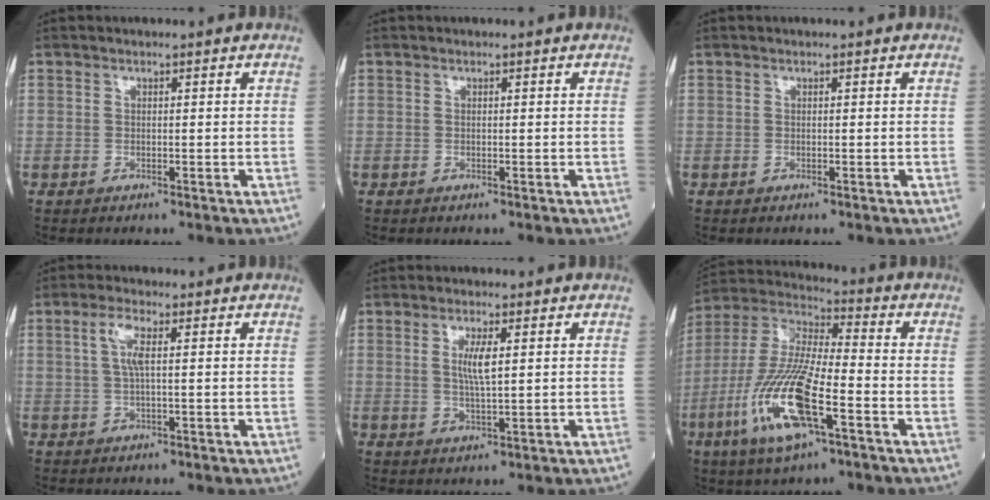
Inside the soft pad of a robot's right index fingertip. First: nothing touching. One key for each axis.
{"total": 0.0}
{"total": 0.0}
{"total": 3.6, "fx": 0.9, "fy": 0.7, "fz": 3.4, "tx": -0.074, "ty": 0.009, "tz": 0.018}
{"total": 3.8, "fx": 1.0, "fy": 0.4, "fz": 3.7, "tx": -0.074, "ty": -0.004, "tz": 0.017}
{"total": 16.8, "fx": -6.3, "fy": 3.4, "fz": 15.2, "tx": -0.326, "ty": -0.018, "tz": -0.118}